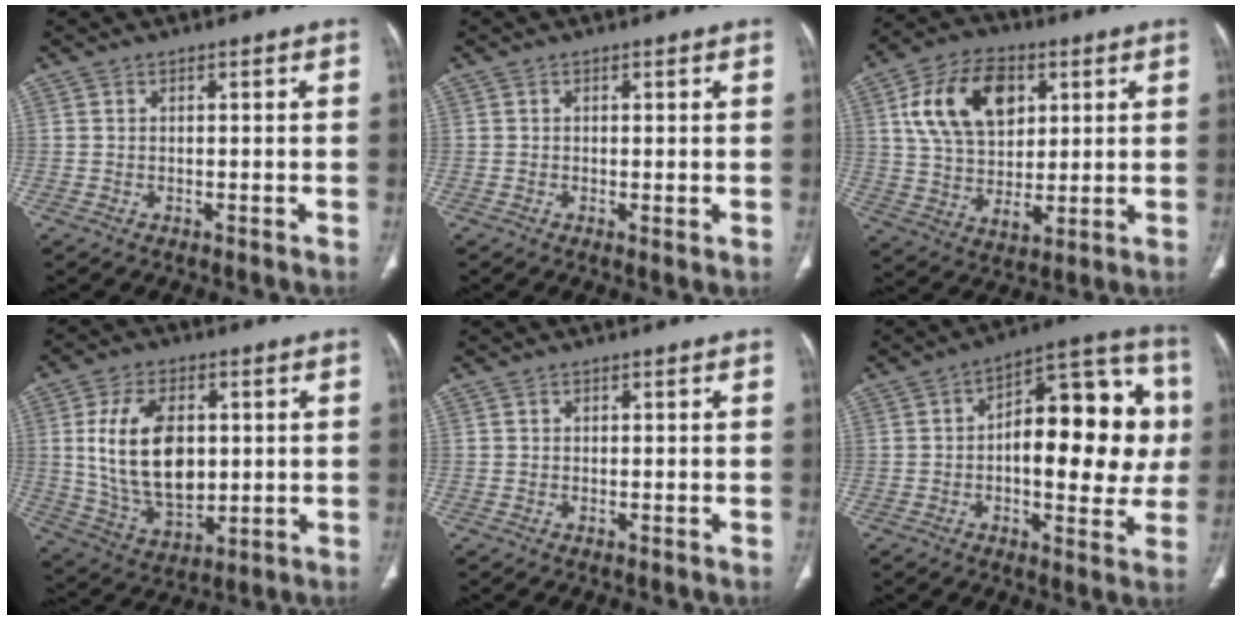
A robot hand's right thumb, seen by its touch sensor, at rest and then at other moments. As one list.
[{"total": 1.0, "force": [-0.1, 0.2, 1.0], "torque": [-0.020, -0.007, -0.002]}, {"total": 17.3, "force": [5.6, 11.2, 11.9], "torque": [-0.182, -0.013, 0.105]}, {"total": 16.7, "force": [2.2, 10.1, 13.0], "torque": [-0.213, -0.014, 0.053]}, {"total": 0.0}, {"total": 21.2, "force": [0.8, 10.0, 18.7], "torque": [-0.214, 0.030, 0.005]}]